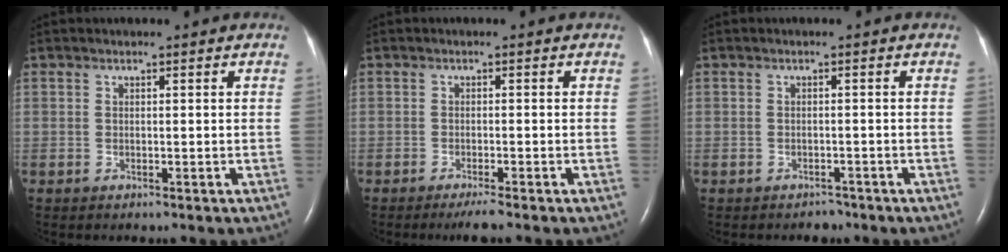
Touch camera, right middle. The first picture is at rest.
{"total": 2.4, "force": [-1.8, -0.3, 1.5], "torque": [-0.030, -0.006, -0.033]}
{"total": 1.3, "force": [-1.1, 0.7, 0.1], "torque": [-0.006, 0.001, -0.015]}